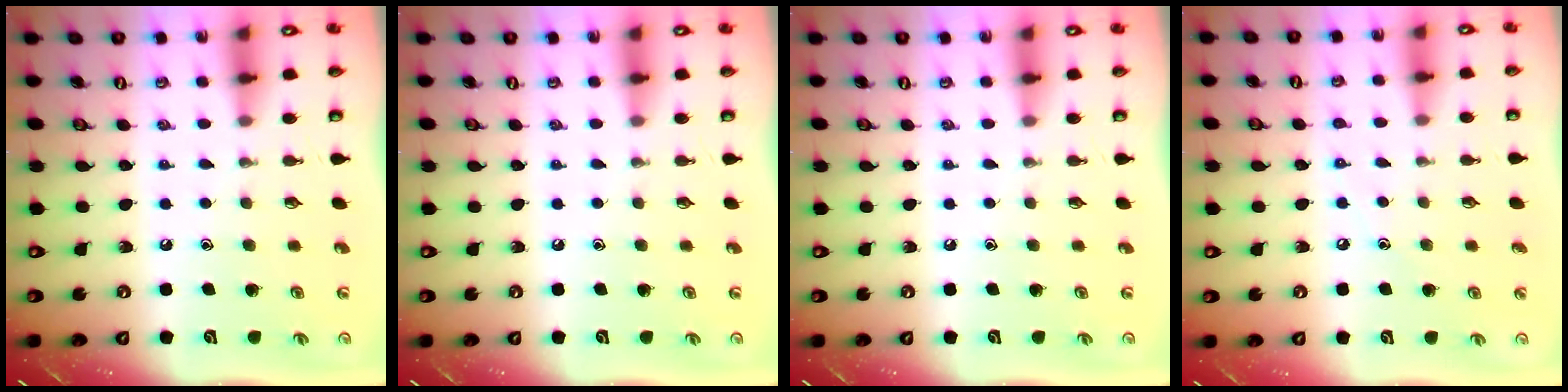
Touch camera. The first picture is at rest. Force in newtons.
{"total": 0.0}
{"total": 0.0}
{"total": 3.9, "press": 3.9, "slide": 0.5}